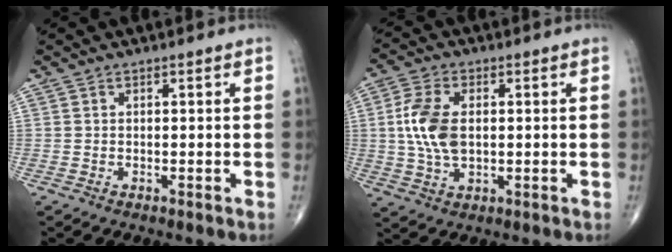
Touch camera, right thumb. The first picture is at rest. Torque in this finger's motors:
{"motor_torque": [0.49, 1.89, 1.01, -0.08, 0.28]}